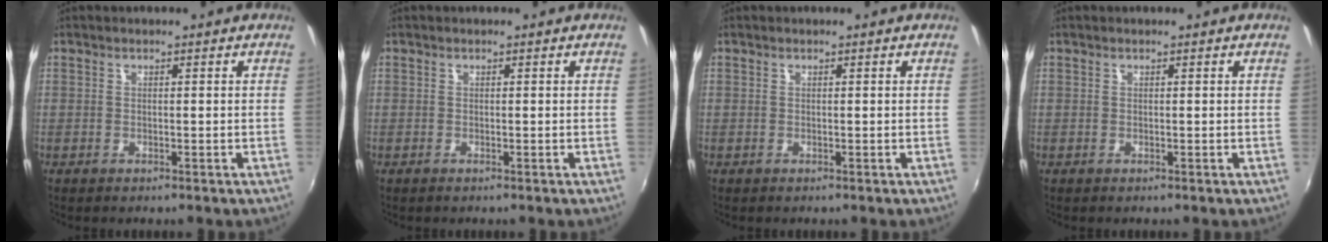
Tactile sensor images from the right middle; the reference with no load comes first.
{"total": 0.0}
{"total": 0.0}
{"total": 0.0}